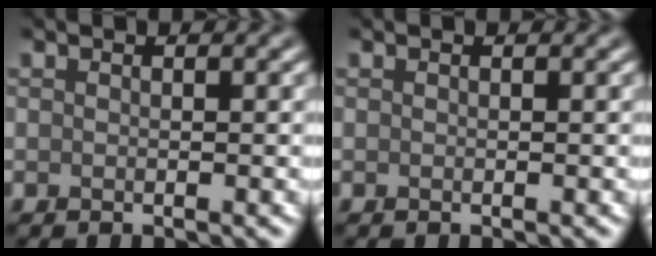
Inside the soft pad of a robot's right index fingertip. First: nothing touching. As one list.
[{"total": 0.0}]